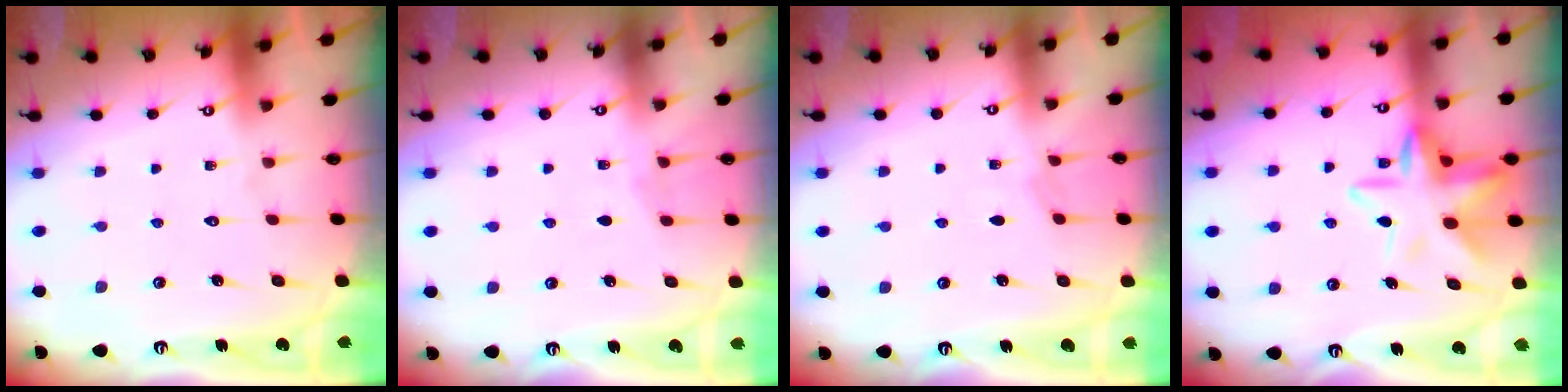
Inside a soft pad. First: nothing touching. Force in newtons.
{"total": 2.1, "press": 2.1, "slide": 0.3}
{"total": 2.3, "press": 2.3, "slide": 0.5}
{"total": 12.4, "press": 12.3, "slide": 1.4}